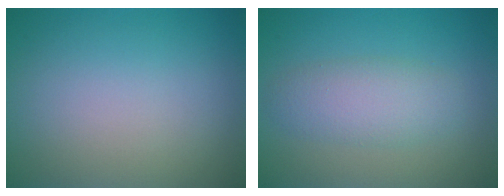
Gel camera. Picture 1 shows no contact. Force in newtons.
{"total": 3.5, "press": 3.5, "slide": 0.2}